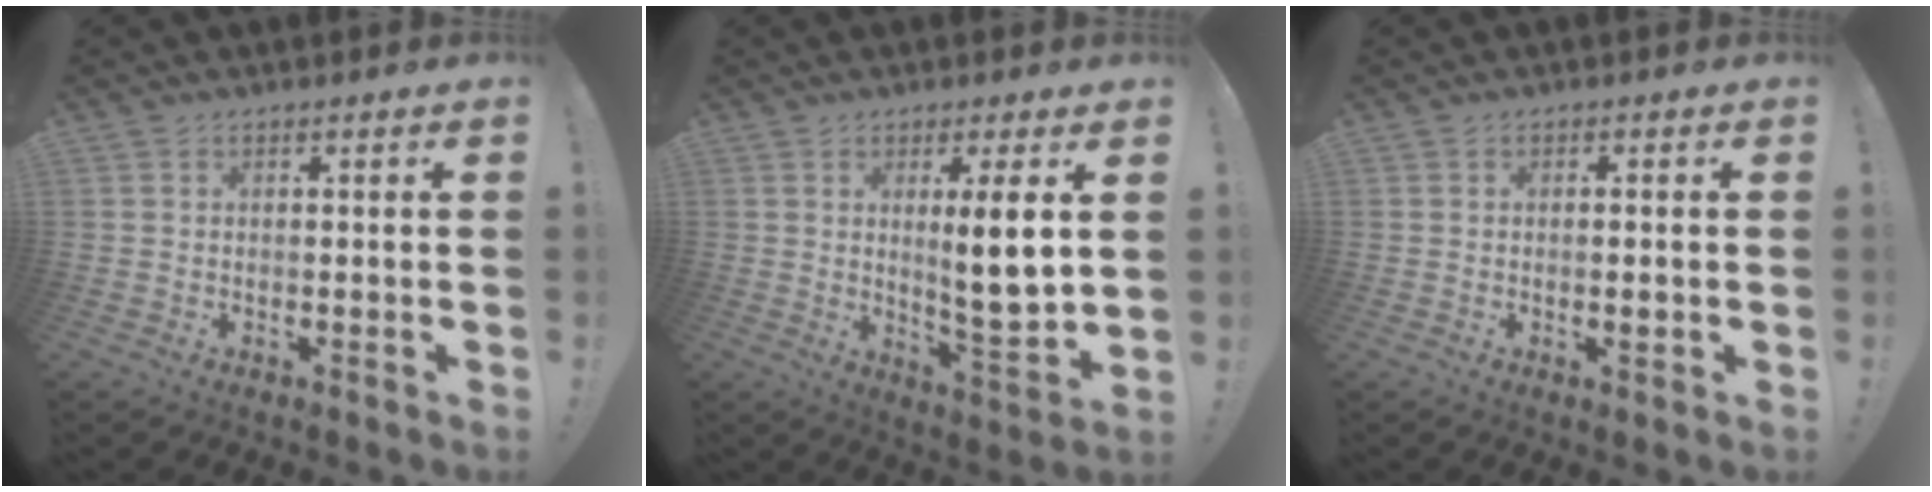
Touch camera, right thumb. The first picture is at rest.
{"total": 9.9, "force": [2.5, 0.6, 9.6], "torque": [-0.153, -0.016, 0.035]}
{"total": 1.8, "force": [-0.5, 0.4, 1.7], "torque": [-0.018, -0.002, -0.010]}